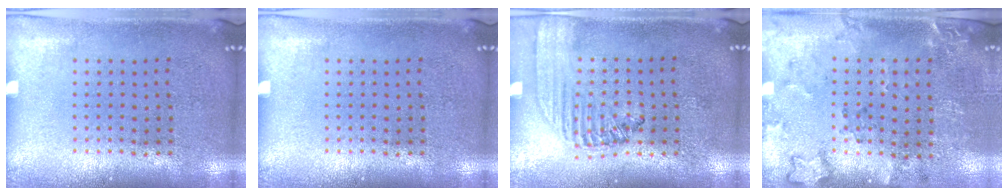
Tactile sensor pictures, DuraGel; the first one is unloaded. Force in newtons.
{"total": 0.0}
{"total": 1.4, "press": 1.3, "slide": 0.5}
{"total": 1.9, "press": 1.5, "slide": 1.2}